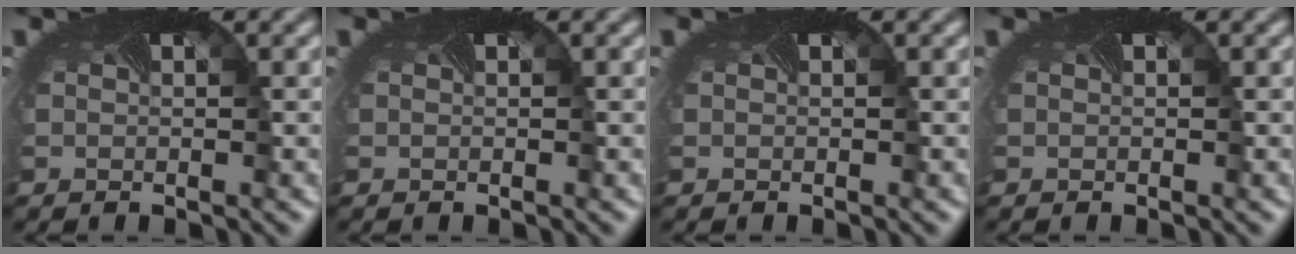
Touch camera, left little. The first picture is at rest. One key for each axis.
{"total": 0.0}
{"total": 0.0}
{"total": 0.0}